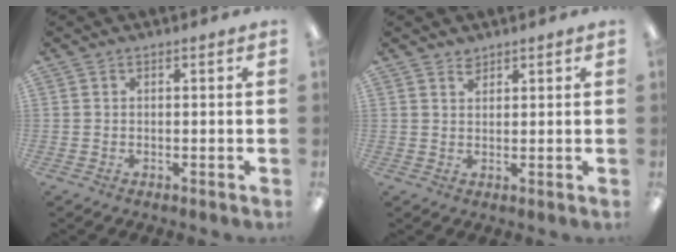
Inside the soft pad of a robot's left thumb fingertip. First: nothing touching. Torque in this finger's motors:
{"motor_torque": [-0.21, -0.10, -0.34, 0.11, 0.03]}